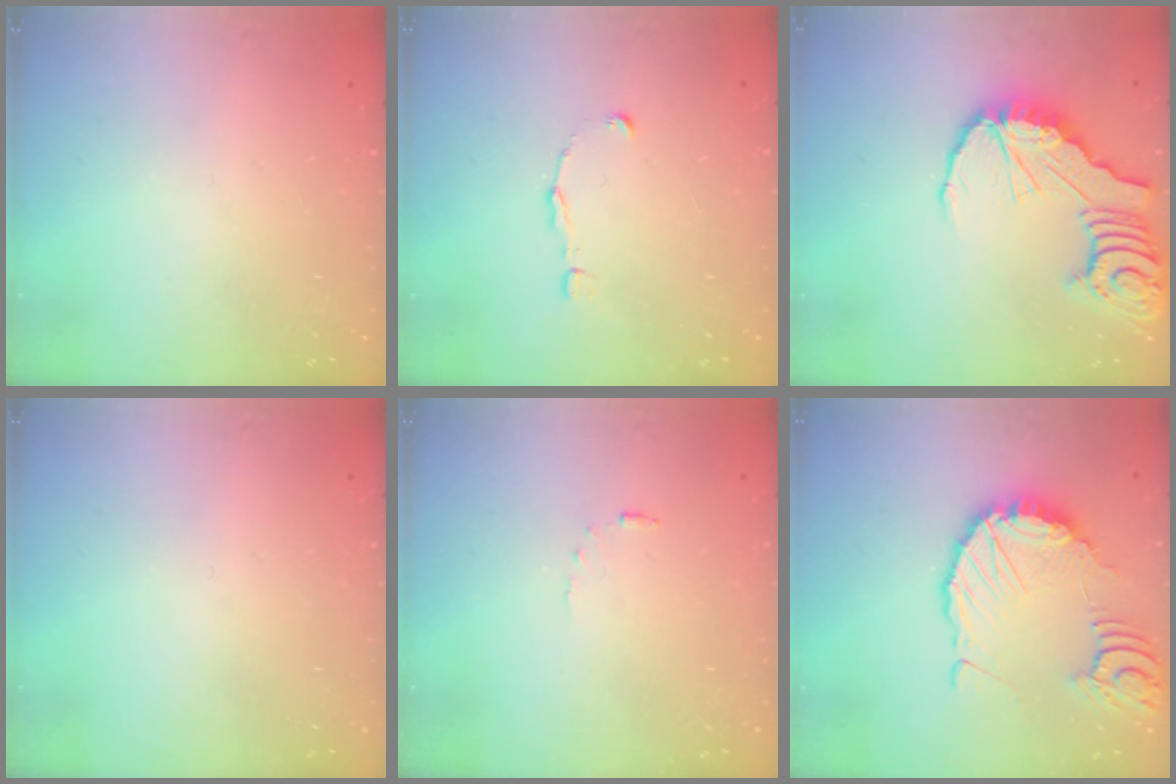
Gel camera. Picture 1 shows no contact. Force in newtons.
{"total": 0.9, "press": 0.9, "slide": 0.0}
{"total": 15.1, "press": 15.0, "slide": 1.9}
{"total": 0.0}
{"total": 2.5, "press": 2.5, "slide": 0.5}
{"total": 14.7, "press": 14.6, "slide": 1.7}